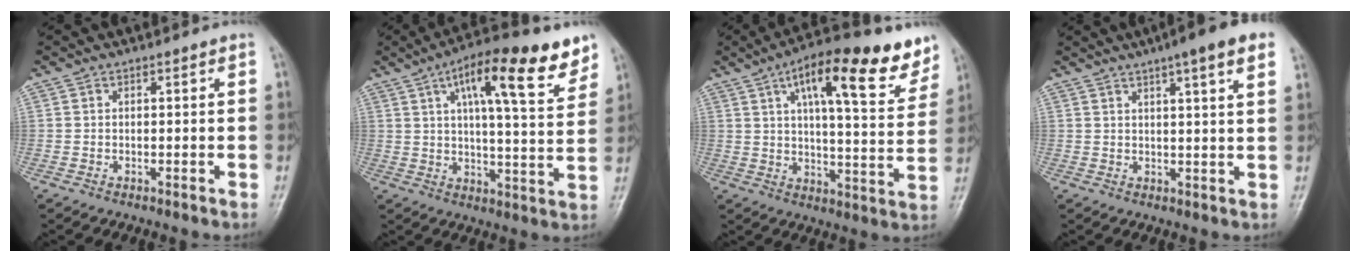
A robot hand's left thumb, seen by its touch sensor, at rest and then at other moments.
{"total": 17.5, "force": [9.5, 4.9, 13.9], "torque": [-0.181, -0.026, 0.140]}
{"total": 19.6, "force": [10.9, 6.2, 15.0], "torque": [-0.184, -0.028, 0.159]}
{"total": 10.8, "force": [6.4, 1.6, 8.5], "torque": [-0.108, 0.000, 0.081]}